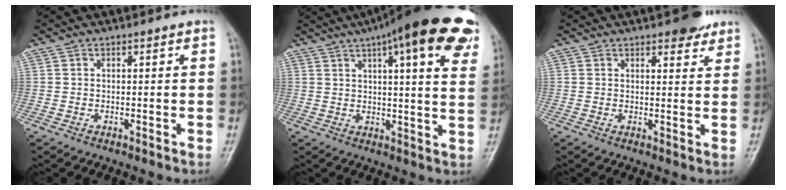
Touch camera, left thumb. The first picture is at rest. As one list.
[{"total": 23.4, "force": [13.1, 5.7, 18.6], "torque": [-0.244, -0.003, 0.160]}, {"total": 4.3, "force": [3.1, 1.7, 2.5], "torque": [-0.016, -0.016, 0.041]}]